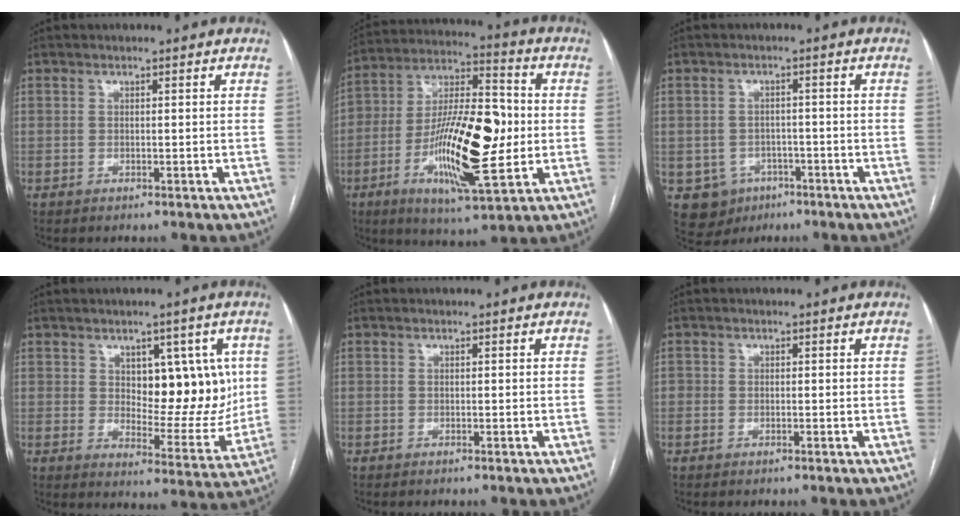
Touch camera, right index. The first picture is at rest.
{"total": 19.8, "force": [-3.3, 5.6, 18.7], "torque": [-0.341, 0.009, -0.056]}
{"total": 6.2, "force": [-2.8, 5.4, 1.3], "torque": [-0.025, 0.007, -0.033]}
{"total": 10.7, "force": [2.6, 5.4, 8.8], "torque": [-0.101, 0.005, 0.048]}
{"total": 0.0}
{"total": 0.7, "force": [-0.3, 0.7, 0.2], "torque": [0.002, 0.004, -0.008]}